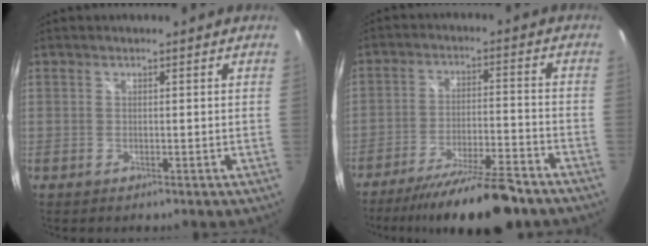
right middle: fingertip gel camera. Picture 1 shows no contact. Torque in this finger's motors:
{"motor_torque": [1.07, -1.07, 0.24, 0.09]}